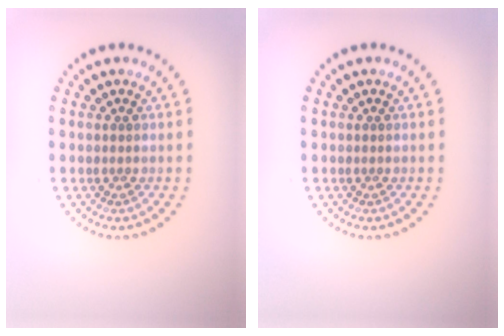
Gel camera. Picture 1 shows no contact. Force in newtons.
{"total": 0.0}